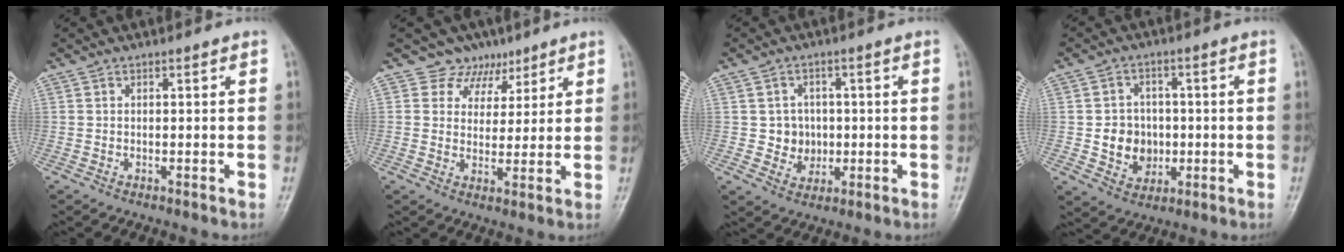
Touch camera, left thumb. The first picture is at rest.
{"total": 5.9, "force": [3.9, 4.4, -0.3], "torque": [0.042, -0.022, 0.059]}
{"total": 5.2, "force": [0.1, 4.9, 1.7], "torque": [0.005, 0.007, 0.003]}
{"total": 7.9, "force": [-0.6, 7.0, 3.7], "torque": [-0.026, 0.007, -0.005]}